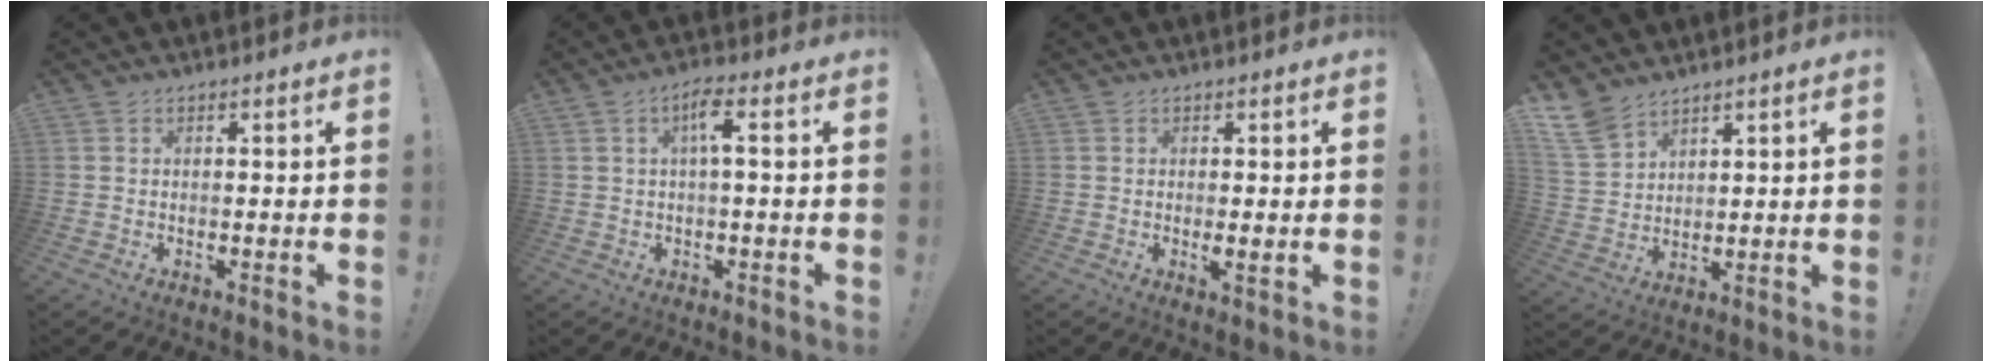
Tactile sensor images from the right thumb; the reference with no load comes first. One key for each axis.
{"total": 5.0, "fx": 1.1, "fy": 0.8, "fz": 4.8, "tx": -0.086, "ty": 0.005, "tz": 0.010}
{"total": 1.8, "fx": 0.4, "fy": 0.2, "fz": 1.8, "tx": -0.020, "ty": -0.008, "tz": 0.005}
{"total": 8.1, "fx": 6.6, "fy": 3.9, "fz": 2.7, "tx": -0.062, "ty": -0.038, "tz": 0.132}